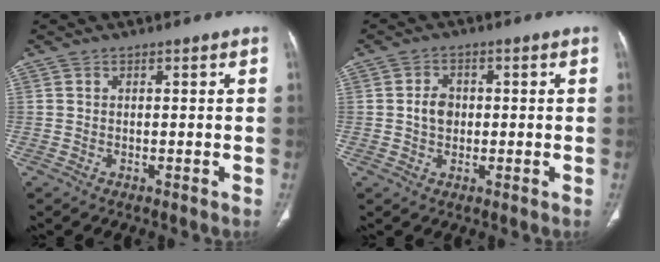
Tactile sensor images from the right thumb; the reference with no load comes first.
{"total": 4.1, "force": [0.1, 3.2, 2.5], "torque": [-0.035, 0.006, -0.001]}